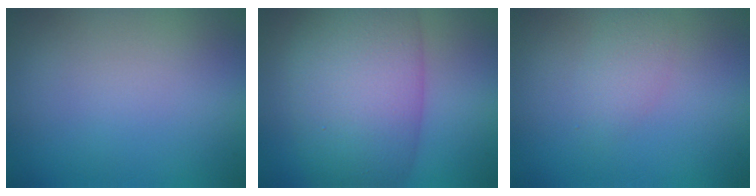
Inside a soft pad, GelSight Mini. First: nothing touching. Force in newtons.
{"total": 11.4, "press": 11.4, "slide": 0.2}
{"total": 1.8, "press": 1.8, "slide": 0.1}